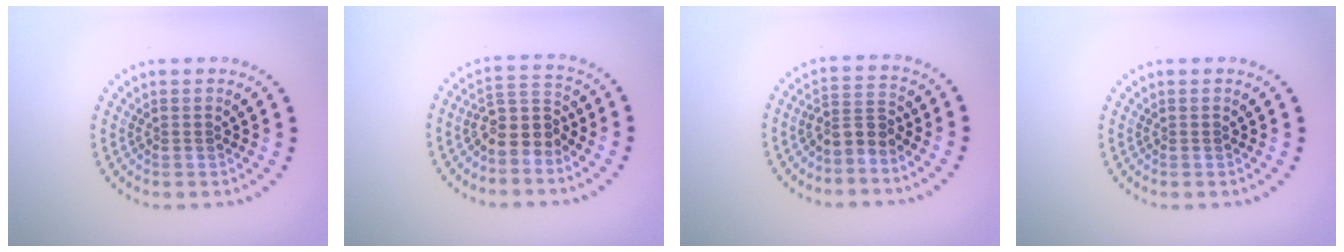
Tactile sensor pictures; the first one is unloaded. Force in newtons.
{"total": 3.4, "press": 2.8, "slide": 2.0}
{"total": 2.6, "press": 1.9, "slide": 1.7}
{"total": 0.0}